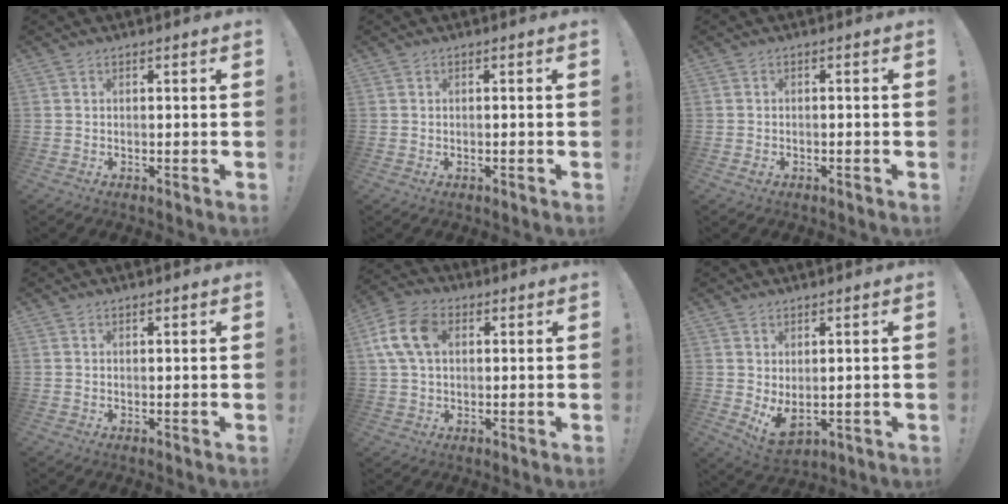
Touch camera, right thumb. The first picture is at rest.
{"total": 0.0}
{"total": 1.2, "force": [-0.9, 0.6, 0.6], "torque": [-0.014, 0.007, -0.015]}
{"total": 0.7, "force": [0.7, 0.2, 0.2], "torque": [-0.004, 0.000, 0.013]}
{"total": 11.9, "force": [2.9, 7.8, 8.4], "torque": [-0.165, 0.010, 0.059]}
{"total": 5.0, "force": [1.9, 2.3, 4.0], "torque": [-0.061, -0.021, 0.041]}